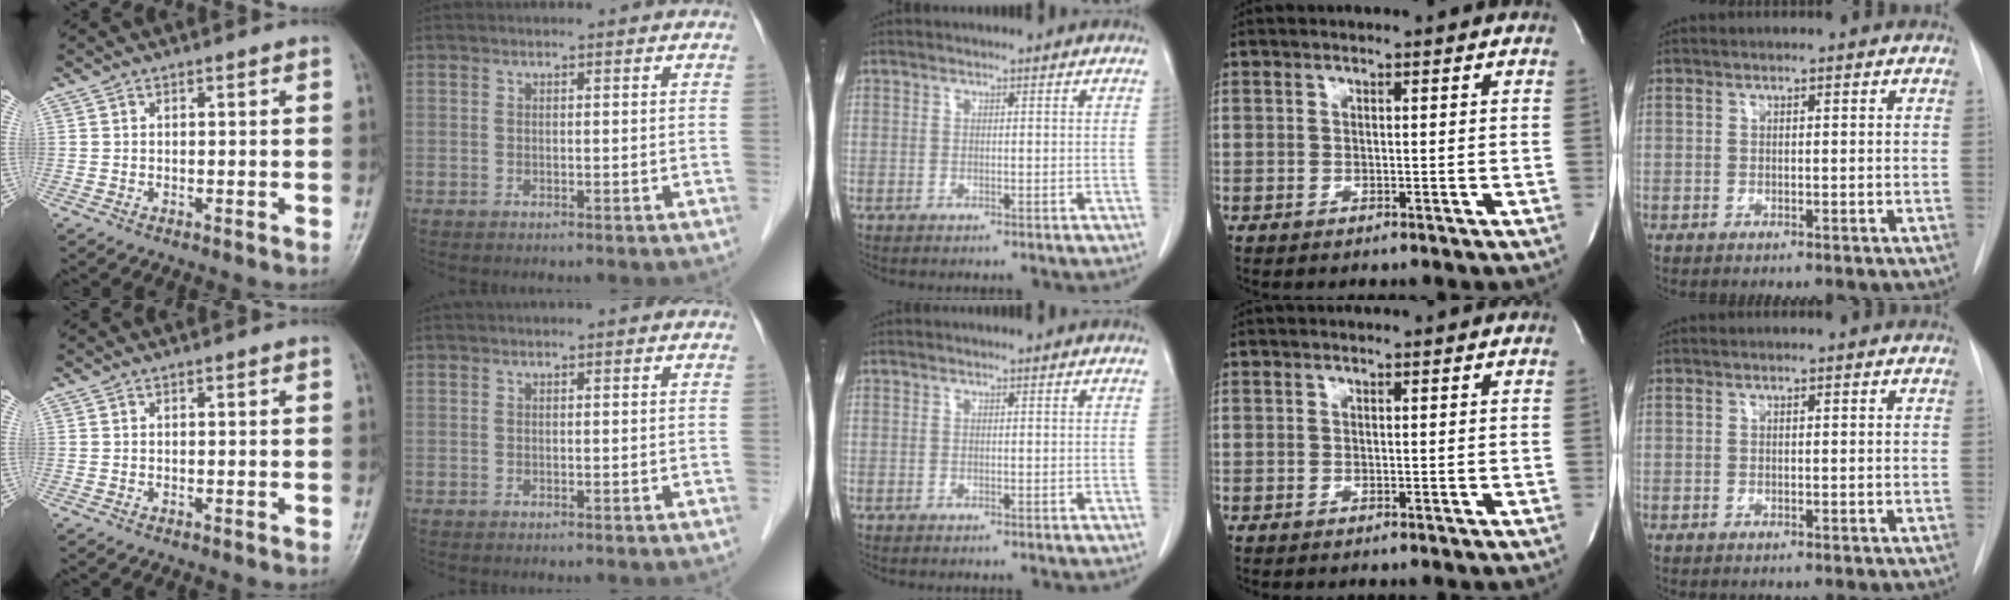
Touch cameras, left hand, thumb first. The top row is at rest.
{}